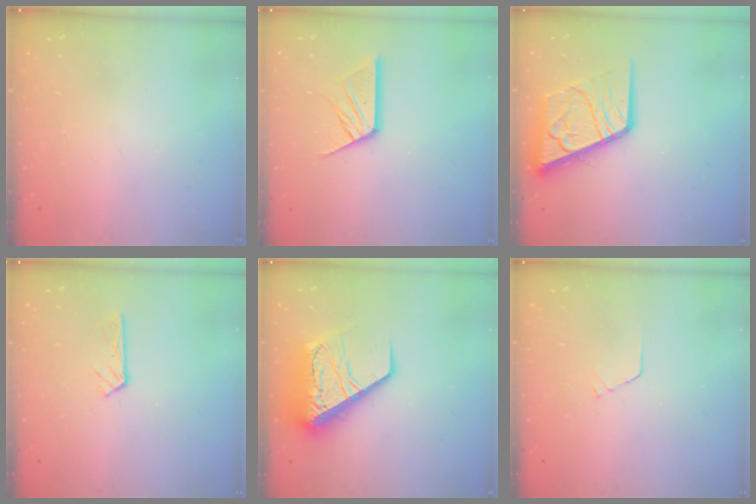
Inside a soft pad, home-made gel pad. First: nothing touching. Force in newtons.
{"total": 11.8, "press": 11.8, "slide": 1.1}
{"total": 16.8, "press": 16.7, "slide": 2.0}
{"total": 4.0, "press": 4.0, "slide": 0.4}
{"total": 15.8, "press": 15.7, "slide": 1.7}
{"total": 3.7, "press": 3.7, "slide": 0.2}